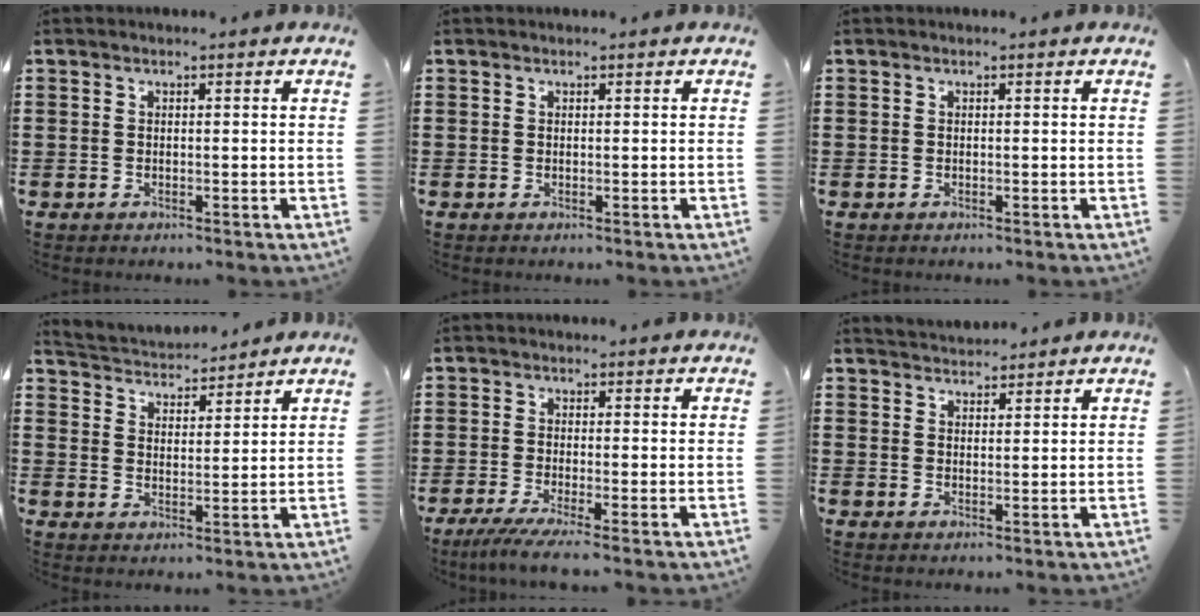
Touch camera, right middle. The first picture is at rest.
{"total": 0.0}
{"total": 0.0}
{"total": 3.2, "force": [3.2, 0.6, -0.3], "torque": [-0.013, -0.021, 0.054]}
{"total": 3.1, "force": [-2.2, -0.4, 2.1], "torque": [-0.049, -0.019, -0.043]}
{"total": 2.4, "force": [2.4, 0.3, -0.4], "torque": [0.001, -0.003, 0.046]}